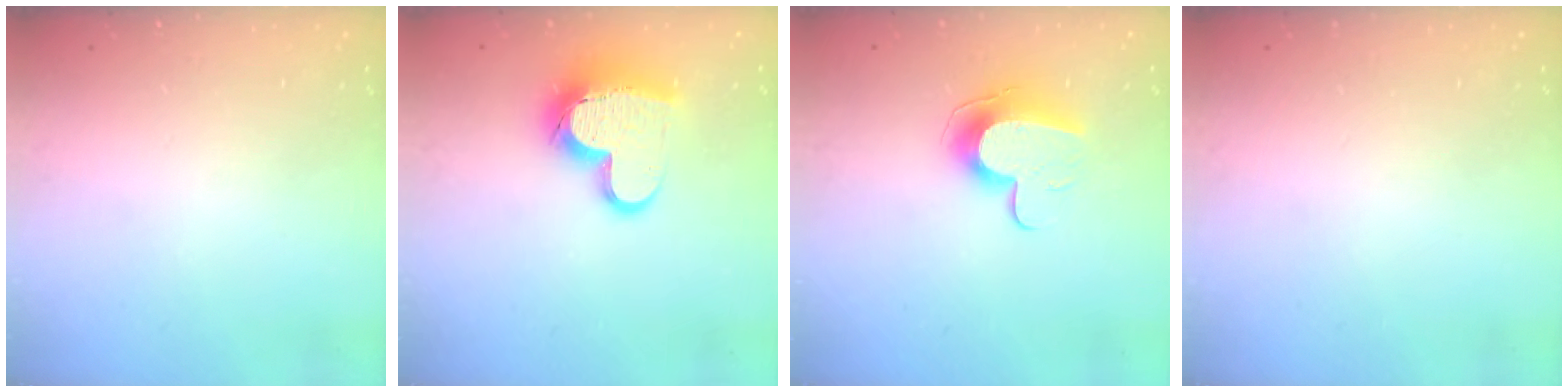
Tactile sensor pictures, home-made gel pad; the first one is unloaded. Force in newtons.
{"total": 15.0, "press": 14.9, "slide": 1.2}
{"total": 10.5, "press": 10.5, "slide": 0.5}
{"total": 0.0}